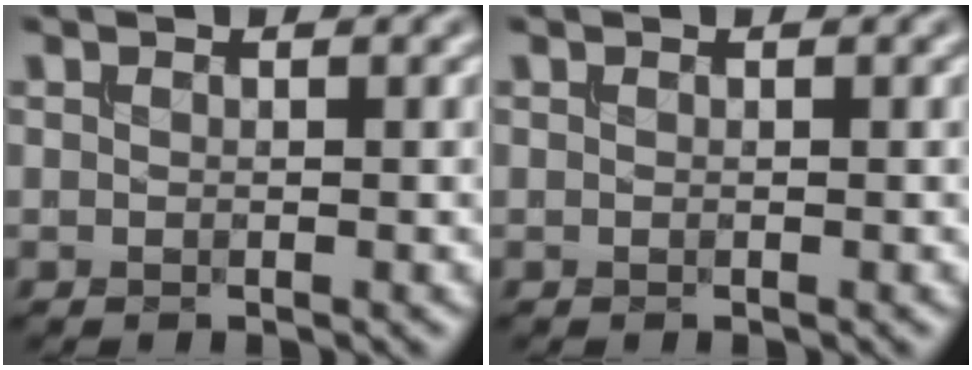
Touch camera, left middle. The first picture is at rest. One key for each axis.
{"total": 0.0}